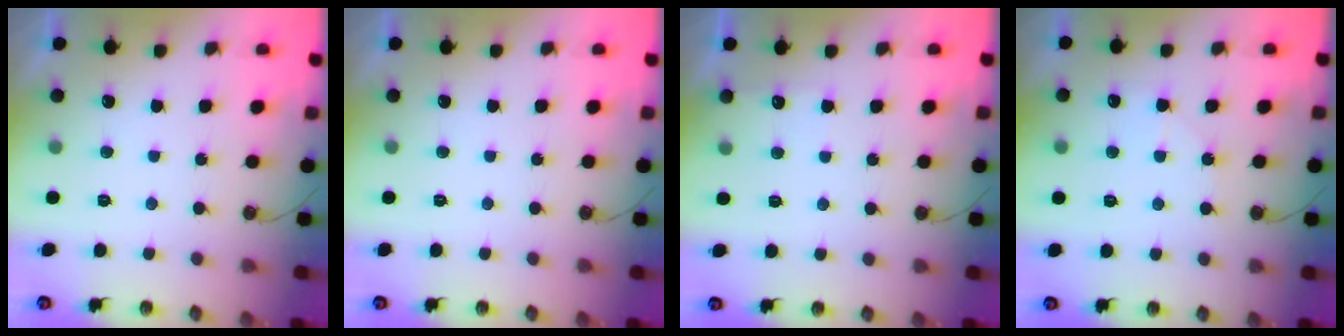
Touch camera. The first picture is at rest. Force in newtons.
{"total": 0.0}
{"total": 4.2, "press": 4.2, "slide": 0.6}
{"total": 6.9, "press": 6.8, "slide": 0.7}